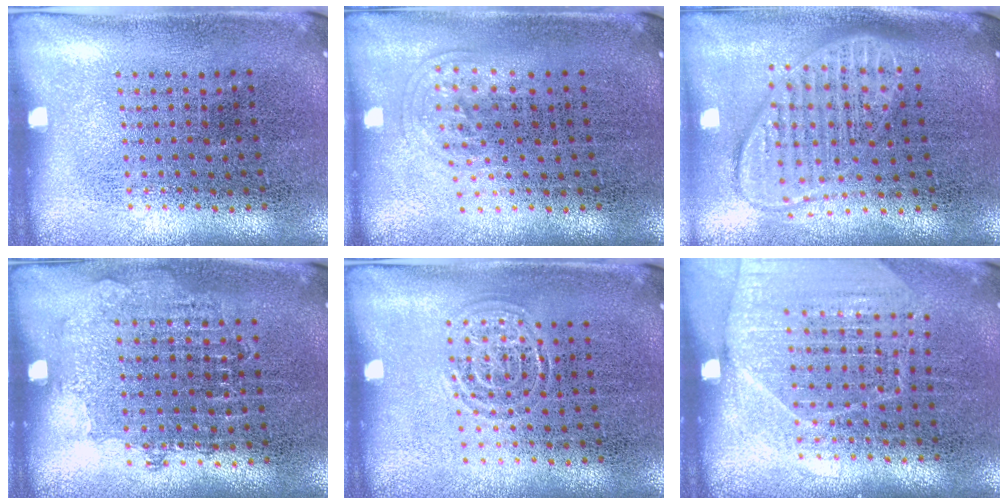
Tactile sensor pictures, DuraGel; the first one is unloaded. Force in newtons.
{"total": 1.0, "press": 0.6, "slide": 0.8}
{"total": 1.9, "press": 1.5, "slide": 1.1}
{"total": 0.8, "press": 0.8, "slide": 0.2}
{"total": 1.4, "press": 1.4, "slide": 0.3}
{"total": 1.6, "press": 1.6, "slide": 0.1}